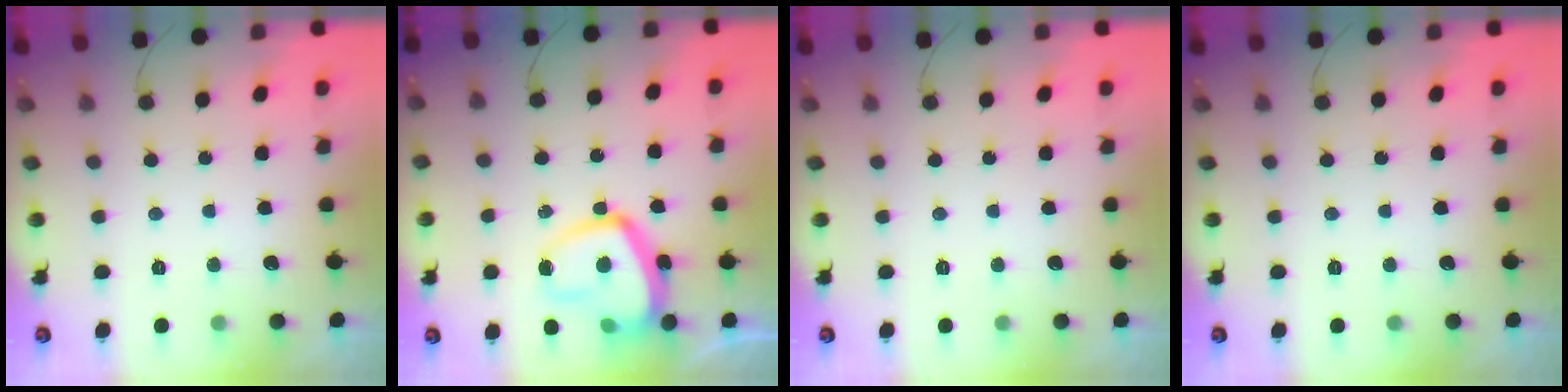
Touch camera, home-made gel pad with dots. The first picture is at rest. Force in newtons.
{"total": 15.8, "press": 15.7, "slide": 1.4}
{"total": 0.0}
{"total": 0.0}